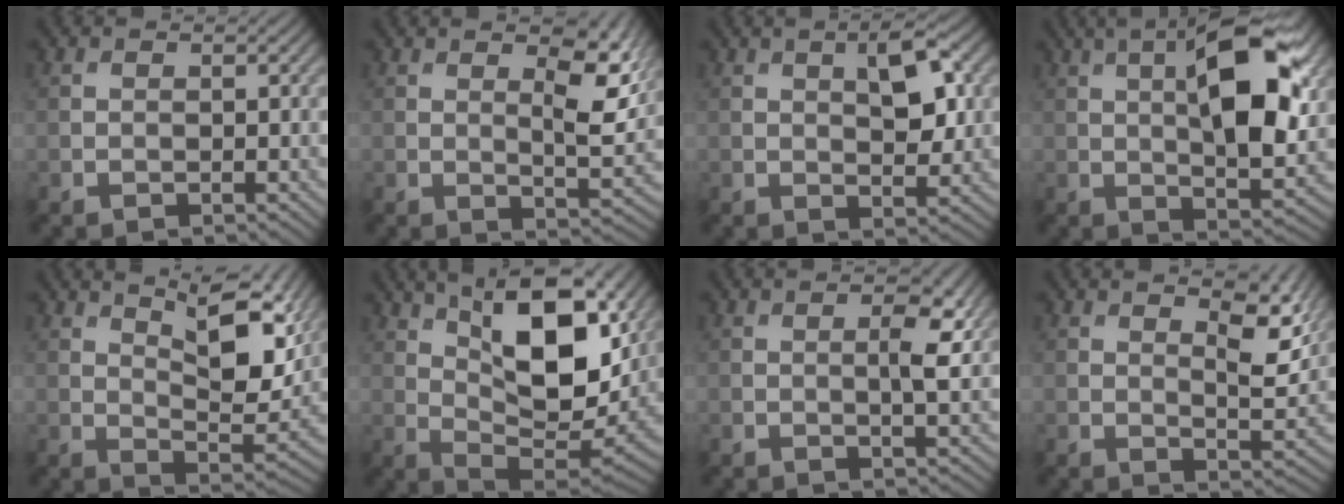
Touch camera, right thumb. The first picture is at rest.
{"total": 8.0, "force": [3.4, 2.6, 6.8], "torque": [-0.116, -0.004, 0.054]}
{"total": 6.0, "force": [1.8, 2.4, 5.2], "torque": [-0.083, 0.002, 0.028]}
{"total": 12.9, "force": [3.5, 4.3, 11.7], "torque": [-0.188, 0.000, 0.051]}
{"total": 10.7, "force": [5.5, 3.6, 8.5], "torque": [-0.156, -0.006, 0.090]}
{"total": 16.0, "force": [7.3, 6.4, 12.7], "torque": [-0.224, 0.000, 0.122]}
{"total": 3.2, "force": [0.8, 0.8, 3.0], "torque": [-0.052, -0.002, 0.014]}
{"total": 7.0, "force": [3.9, 2.1, 5.4], "torque": [-0.093, -0.004, 0.065]}